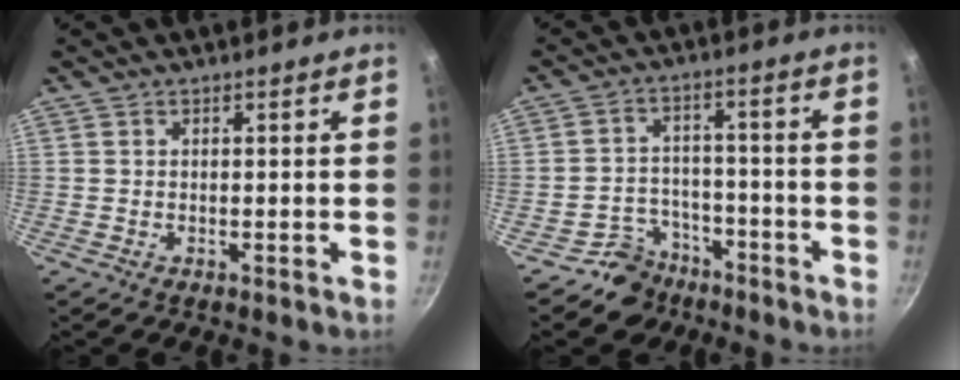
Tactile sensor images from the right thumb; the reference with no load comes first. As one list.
[{"total": 6.3, "force": [-4.5, 4.4, 0.6], "torque": [0.011, 0.050, -0.076]}]